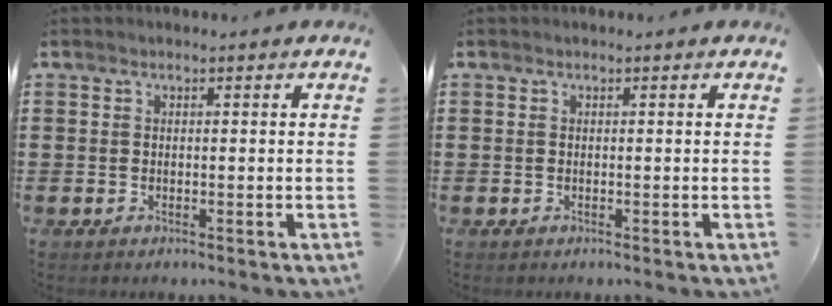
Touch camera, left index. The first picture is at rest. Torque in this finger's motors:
{"motor_torque": [-0.01, 0.01, 0.00, 0.01]}